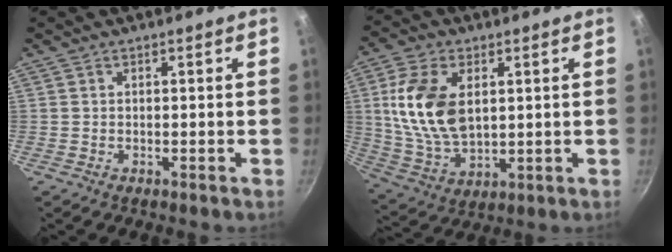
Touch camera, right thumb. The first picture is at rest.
{"total": 15.1, "force": [3.0, 9.1, 11.7], "torque": [-0.210, -0.015, 0.067]}